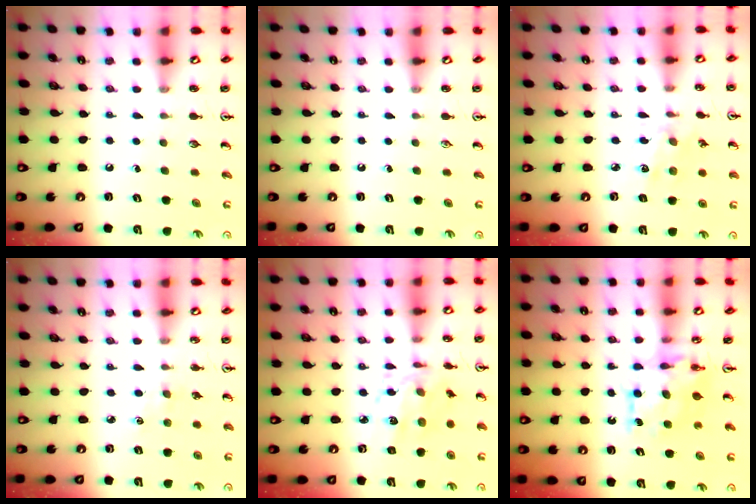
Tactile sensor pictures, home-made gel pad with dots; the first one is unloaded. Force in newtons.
{"total": 0.0}
{"total": 3.9, "press": 3.8, "slide": 1.0}
{"total": 2.5, "press": 2.5, "slide": 0.2}
{"total": 10.5, "press": 10.4, "slide": 0.6}
{"total": 8.6, "press": 8.5, "slide": 0.7}